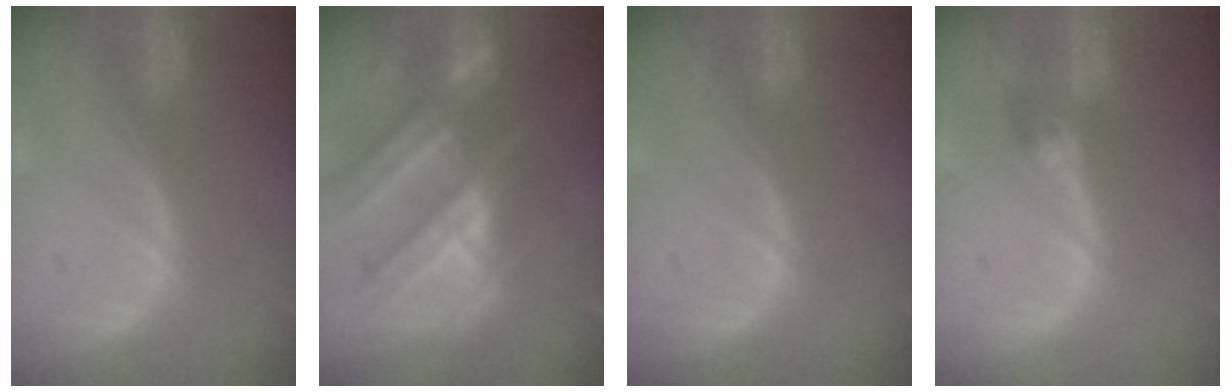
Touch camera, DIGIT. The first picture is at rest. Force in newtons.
{"total": 10.6, "press": 9.6, "slide": 4.4}
{"total": 0.0}
{"total": 3.0, "press": 2.6, "slide": 1.5}